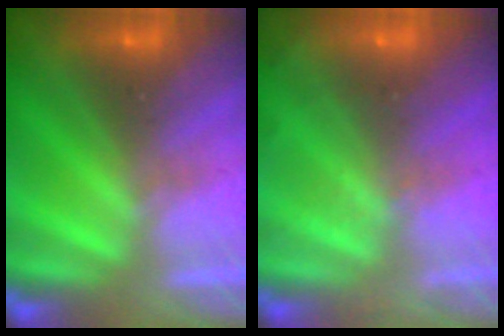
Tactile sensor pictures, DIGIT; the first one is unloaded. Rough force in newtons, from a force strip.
{"total": 1.8}